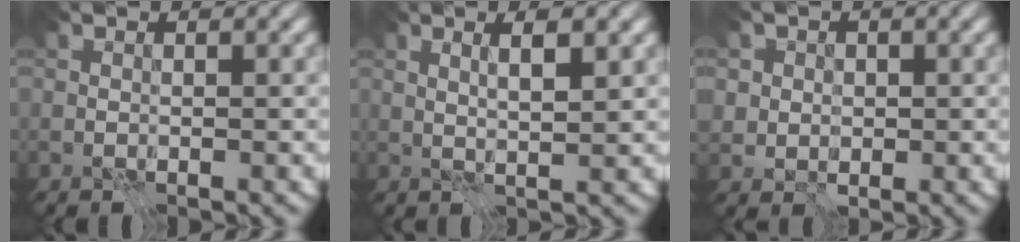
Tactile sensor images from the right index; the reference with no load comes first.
{"total": 2.2, "force": [1.2, 0.3, 1.8], "torque": [-0.019, -0.001, 0.021]}
{"total": 2.8, "force": [0.5, 2.7, 0.7], "torque": [0.005, 0.000, 0.004]}